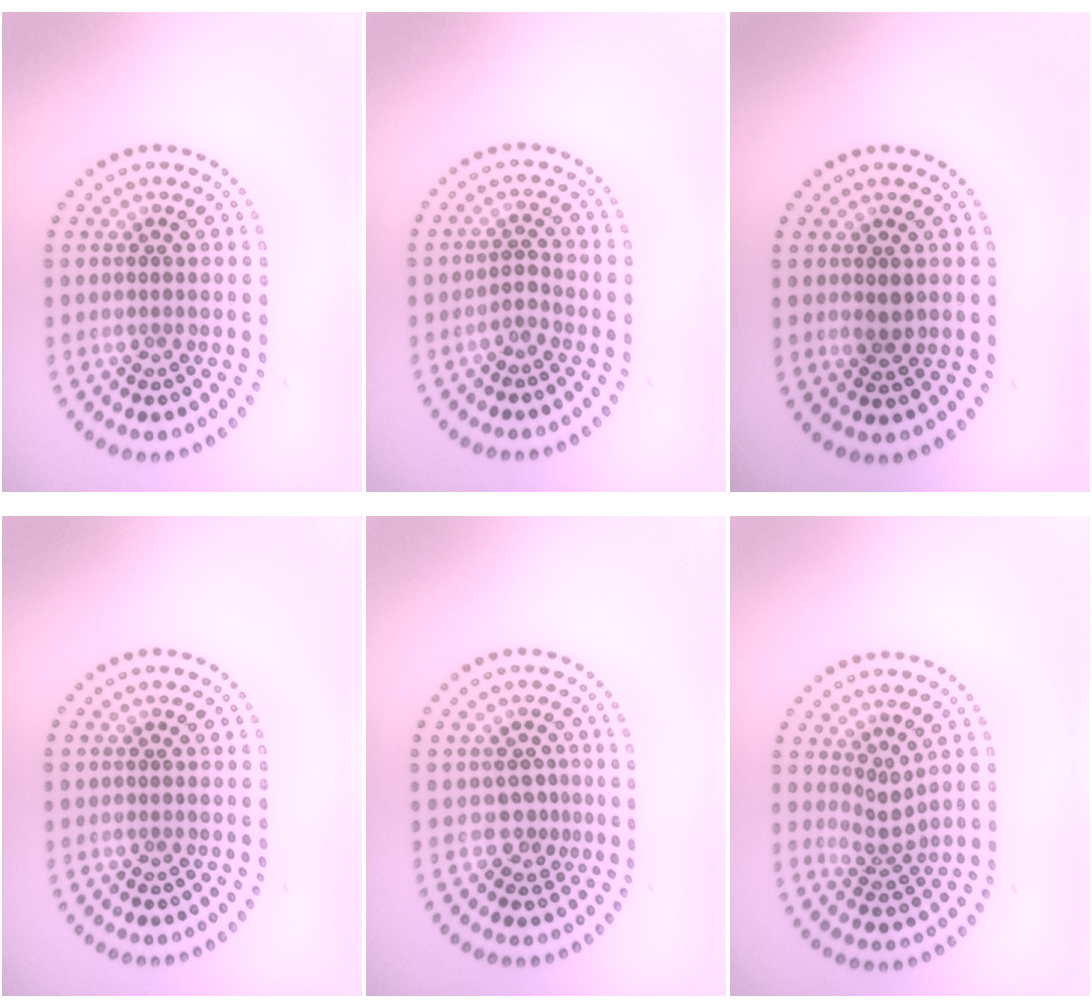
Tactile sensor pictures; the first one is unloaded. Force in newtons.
{"total": 1.4, "press": 1.1, "slide": 0.9}
{"total": 1.2, "press": 1.2, "slide": 0.2}
{"total": 0.0}
{"total": 2.2, "press": 1.6, "slide": 1.5}
{"total": 2.2, "press": 1.5, "slide": 1.6}